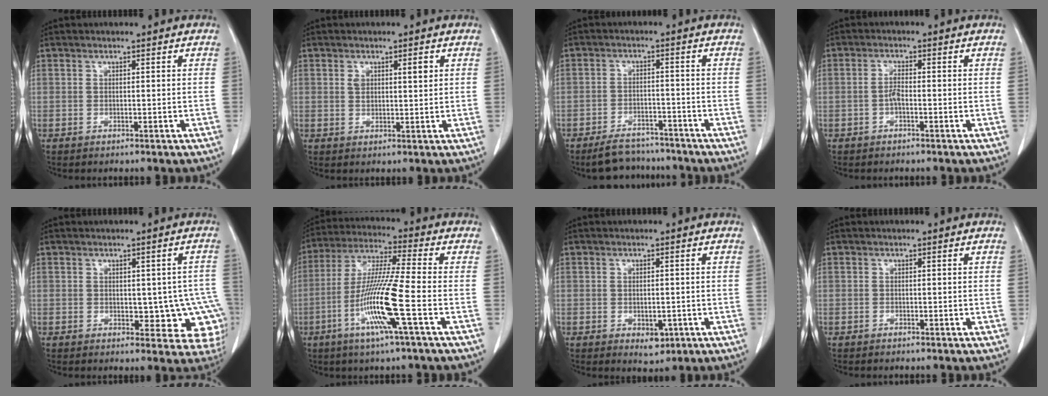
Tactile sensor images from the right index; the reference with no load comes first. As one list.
[{"total": 2.8, "force": [1.1, 1.0, 2.3], "torque": [-0.040, 0.007, 0.022]}, {"total": 6.8, "force": [-6.0, 2.7, 1.5], "torque": [-0.021, 0.001, -0.091]}, {"total": 1.9, "force": [-0.7, 0.4, 1.7], "torque": [-0.032, 0.003, -0.013]}, {"total": 8.8, "force": [-1.3, 4.9, 7.2], "torque": [-0.053, 0.015, -0.004]}, {"total": 13.2, "force": [-4.4, -0.9, 12.4], "torque": [-0.249, -0.014, -0.091]}, {"total": 2.9, "force": [-1.0, 1.7, 2.1], "torque": [-0.026, -0.001, -0.003]}, {"total": 0.0}]